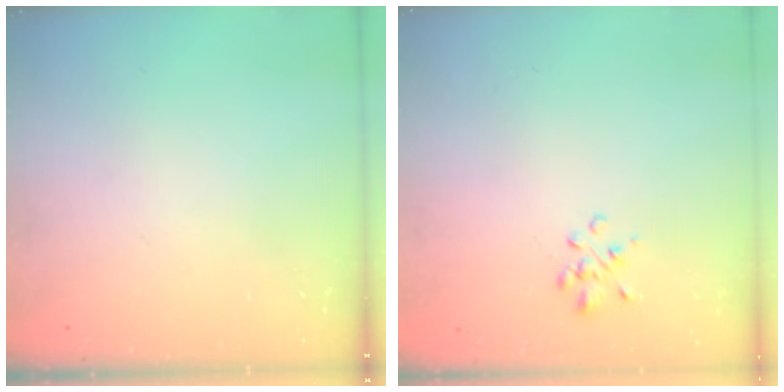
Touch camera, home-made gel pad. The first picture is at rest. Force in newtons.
{"total": 1.4, "press": 1.3, "slide": 0.6}